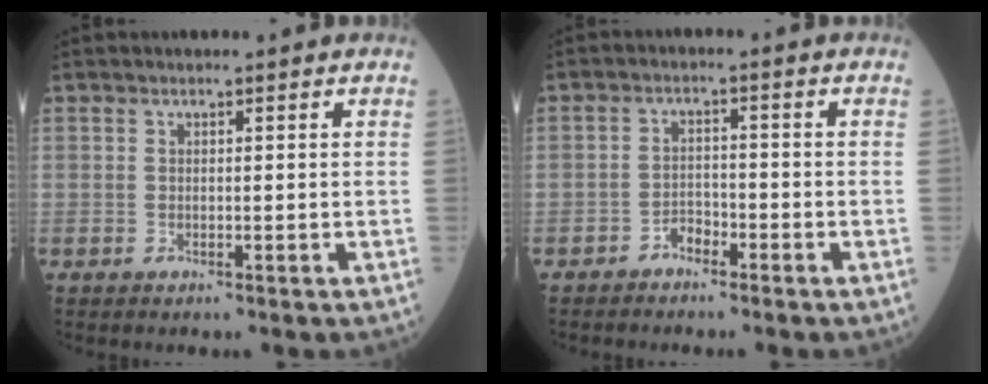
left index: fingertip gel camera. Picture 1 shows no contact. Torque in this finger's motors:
{"motor_torque": [-0.18, 0.10, 0.03, 0.00]}